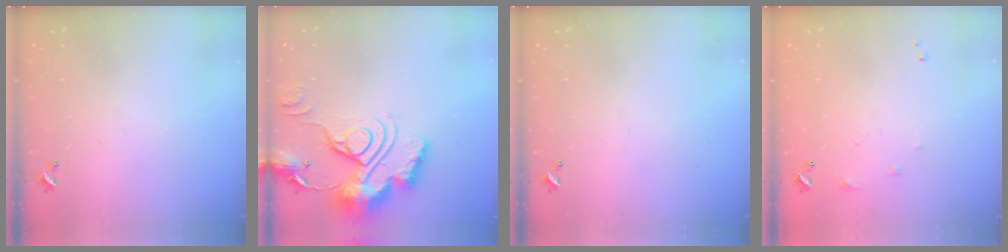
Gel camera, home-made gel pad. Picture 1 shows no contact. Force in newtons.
{"total": 21.4, "press": 21.3, "slide": 2.0}
{"total": 0.0}
{"total": 5.9, "press": 5.9, "slide": 0.8}